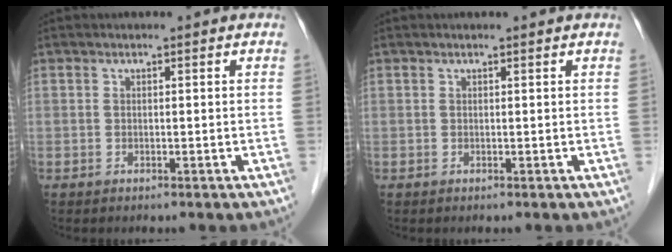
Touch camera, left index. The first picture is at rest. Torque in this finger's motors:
{"motor_torque": [0.17, -0.19, 0.02, 0.01]}